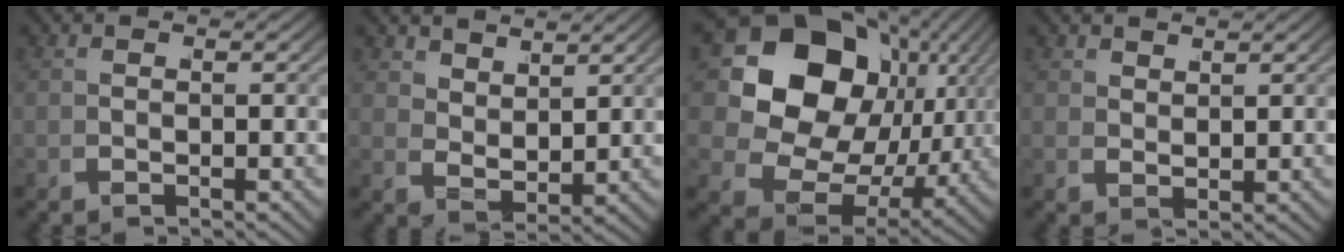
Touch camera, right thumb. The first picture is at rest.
{"total": 2.7, "force": [2.3, 0.6, 1.2], "torque": [-0.024, -0.004, 0.048]}
{"total": 18.5, "force": [1.4, 13.3, 12.7], "torque": [-0.252, -0.032, 0.032]}
{"total": 1.9, "force": [1.8, -0.6, -0.2], "torque": [0.009, 0.007, 0.038]}